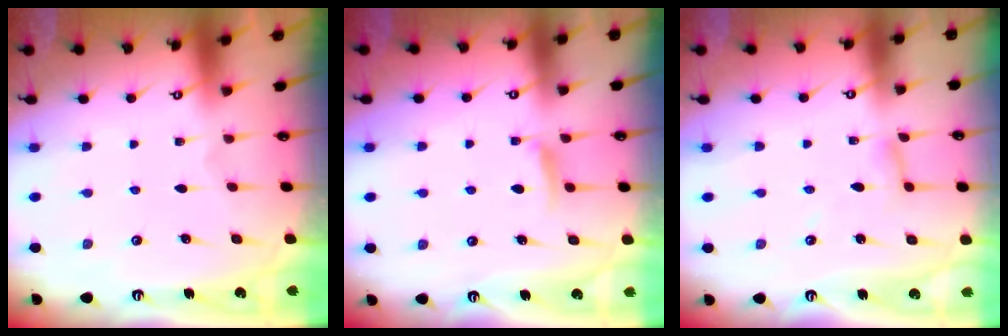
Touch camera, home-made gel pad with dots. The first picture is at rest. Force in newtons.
{"total": 6.1, "press": 6.1, "slide": 0.9}
{"total": 2.8, "press": 2.8, "slide": 0.2}